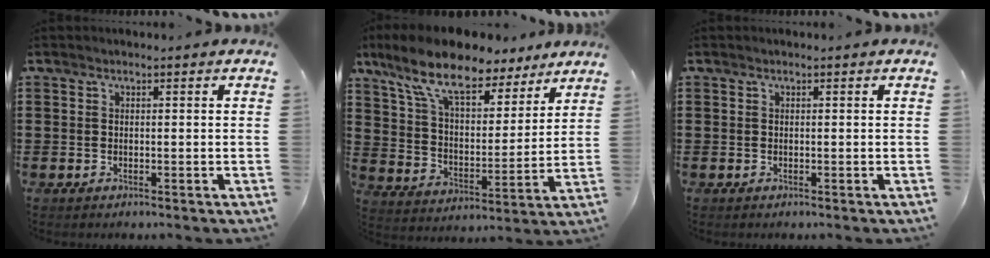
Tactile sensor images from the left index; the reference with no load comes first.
{"total": 12.0, "force": [9.5, 3.5, 6.5], "torque": [-0.162, -0.034, 0.169]}
{"total": 0.0}